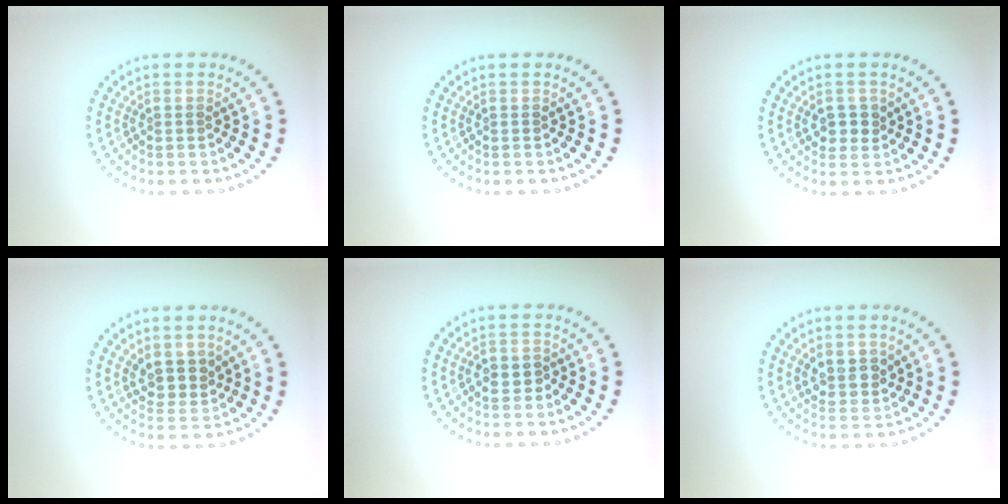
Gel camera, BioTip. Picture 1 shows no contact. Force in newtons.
{"total": 0.0}
{"total": 2.1, "press": 2.1, "slide": 0.6}
{"total": 2.8, "press": 2.4, "slide": 1.4}
{"total": 1.2, "press": 1.1, "slide": 0.5}
{"total": 2.2, "press": 2.1, "slide": 0.7}